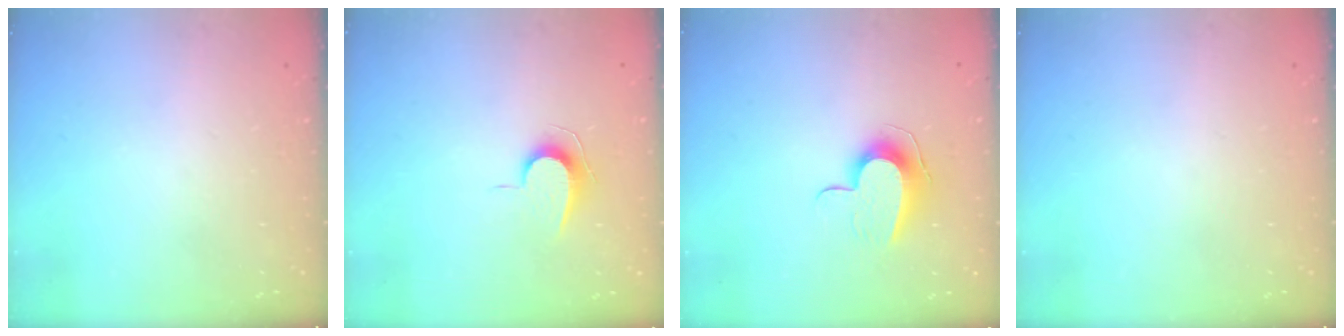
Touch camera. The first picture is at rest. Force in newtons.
{"total": 7.0, "press": 7.0, "slide": 0.7}
{"total": 9.4, "press": 9.4, "slide": 0.6}
{"total": 0.0}